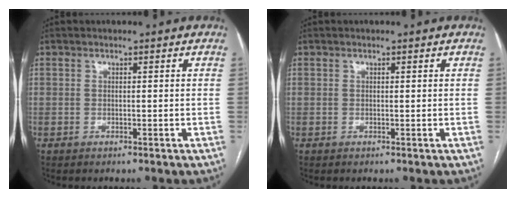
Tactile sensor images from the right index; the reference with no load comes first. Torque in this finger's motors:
{"motor_torque": [0.05, 0.00, -0.01, 0.00]}